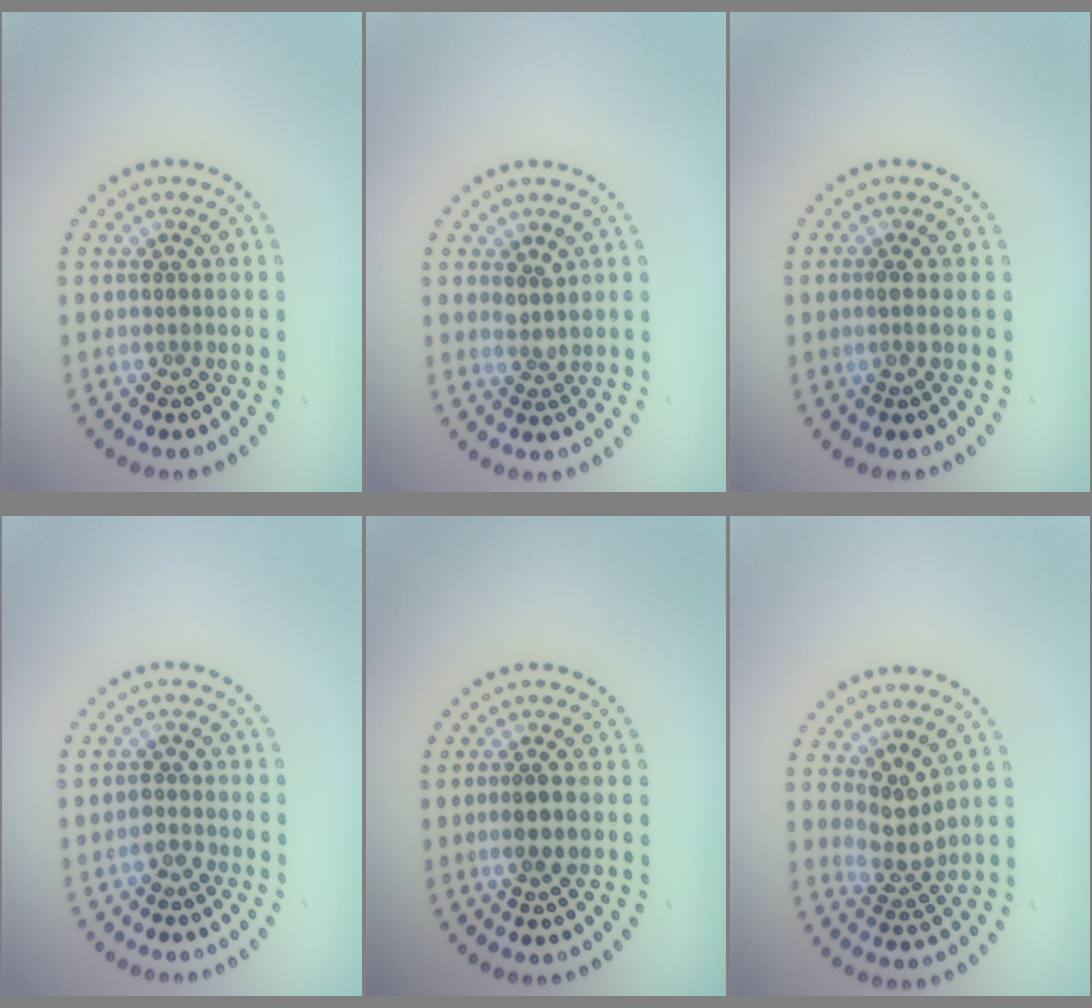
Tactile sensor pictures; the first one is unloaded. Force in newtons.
{"total": 1.5, "press": 1.2, "slide": 0.9}
{"total": 1.3, "press": 1.2, "slide": 0.6}
{"total": 1.3, "press": 1.2, "slide": 0.4}
{"total": 2.6, "press": 2.3, "slide": 1.0}
{"total": 2.9, "press": 2.3, "slide": 1.7}